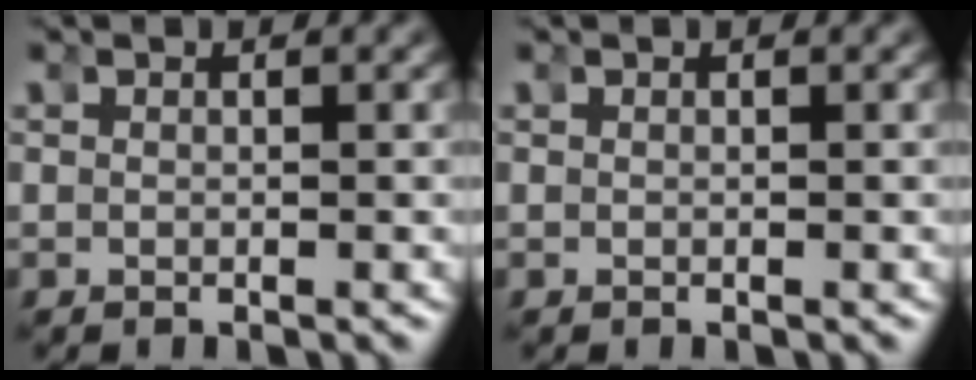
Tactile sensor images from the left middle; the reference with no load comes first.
{"total": 0.0}